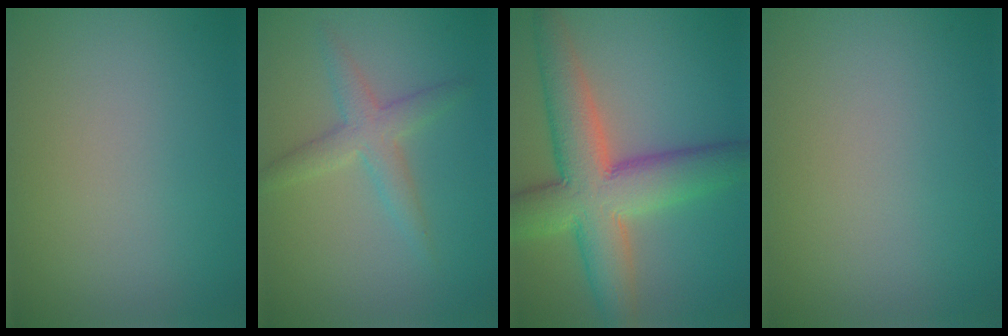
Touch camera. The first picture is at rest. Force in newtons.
{"total": 2.9, "press": 2.9, "slide": 0.0}
{"total": 9.9, "press": 9.9, "slide": 0.5}
{"total": 0.0}